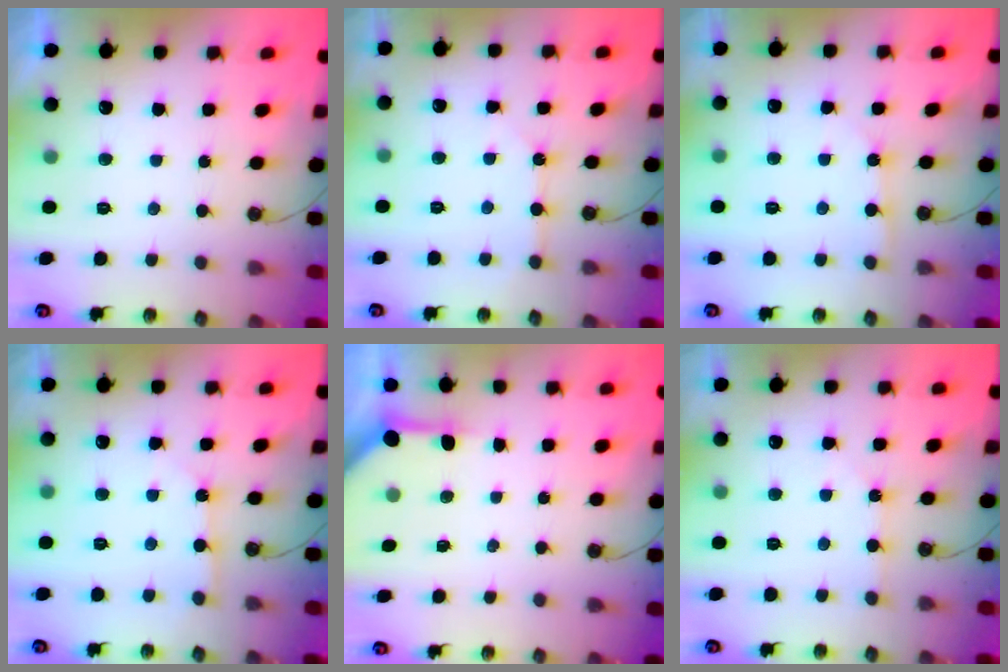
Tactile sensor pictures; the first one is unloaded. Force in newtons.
{"total": 3.6, "press": 3.5, "slide": 0.2}
{"total": 2.5, "press": 2.5, "slide": 0.3}
{"total": 2.2, "press": 2.2, "slide": 0.3}
{"total": 3.3, "press": 3.3, "slide": 0.4}
{"total": 1.5, "press": 1.5, "slide": 0.2}